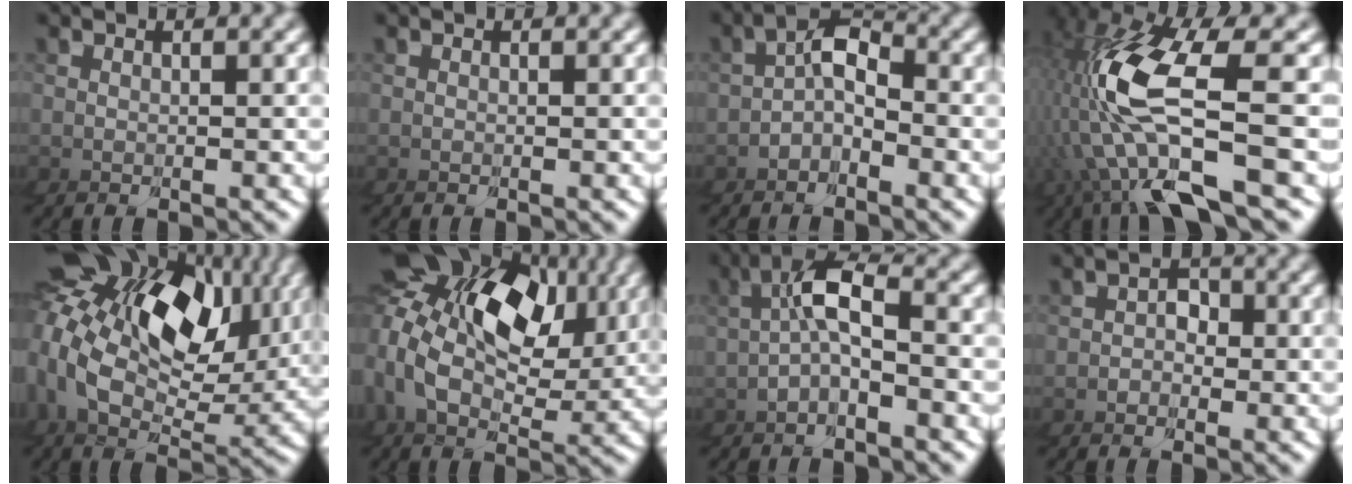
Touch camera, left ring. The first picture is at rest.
{"total": 0.0}
{"total": 4.6, "force": [-1.9, 3.9, 1.4], "torque": [-0.056, -0.020, -0.033]}
{"total": 6.4, "force": [-0.9, 2.4, 5.9], "torque": [-0.187, 0.005, -0.010]}
{"total": 13.6, "force": [2.7, 9.1, 9.7], "torque": [-0.152, 0.030, 0.019]}
{"total": 11.3, "force": [2.6, 8.6, 7.0], "torque": [-0.125, 0.012, 0.021]}
{"total": 4.2, "force": [-0.7, 3.1, 2.7], "torque": [-0.078, -0.003, -0.016]}
{"total": 3.4, "force": [-0.1, 3.4, 0.0], "torque": [-0.026, -0.018, -0.002]}